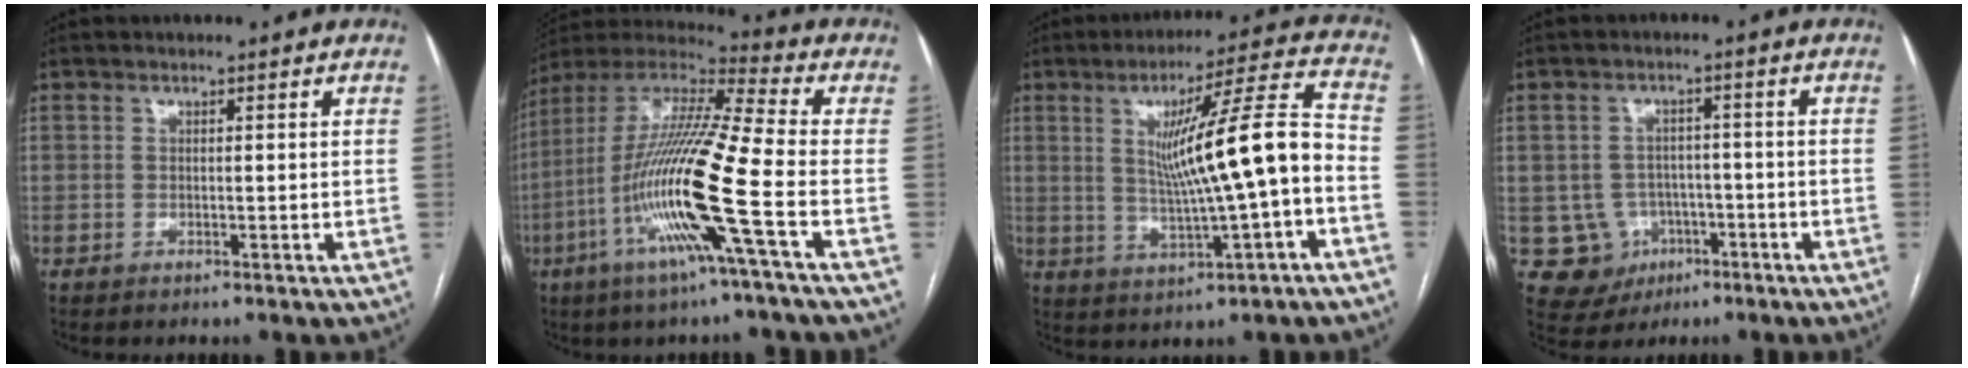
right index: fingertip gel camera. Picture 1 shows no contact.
{"total": 18.4, "force": [-5.7, -0.6, 17.5], "torque": [-0.352, -0.011, -0.120]}
{"total": 13.8, "force": [-0.5, 0.1, 13.7], "torque": [-0.211, 0.014, -0.005]}
{"total": 7.5, "force": [-2.2, 7.0, 1.4], "torque": [-0.027, 0.011, -0.020]}